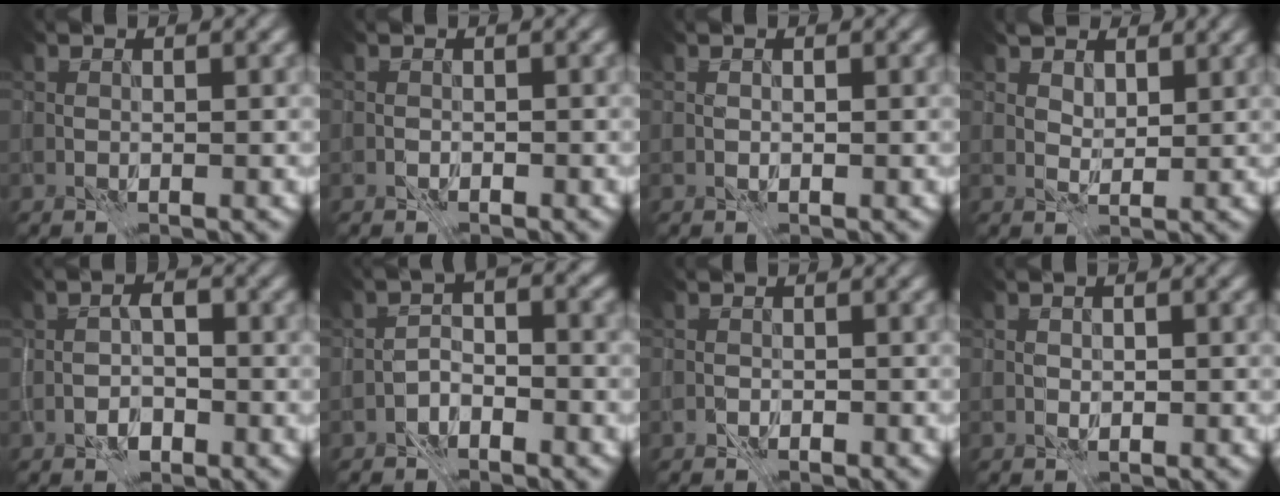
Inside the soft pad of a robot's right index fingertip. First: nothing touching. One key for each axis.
{"total": 0.8, "fx": -0.6, "fy": 0.5, "fz": -0.1, "tx": 0.001, "ty": 0.001, "tz": -0.013}
{"total": 0.0}
{"total": 3.4, "fx": 2.6, "fy": 1.8, "fz": 1.0, "tx": -0.029, "ty": -0.005, "tz": 0.046}
{"total": 1.8, "fx": -1.0, "fy": 1.0, "fz": 1.1, "tx": -0.021, "ty": 0.005, "tz": -0.024}
{"total": 2.4, "fx": -1.8, "fy": 1.0, "fz": 1.2, "tx": -0.021, "ty": 0.009, "tz": -0.040}
{"total": 1.1, "fx": -0.8, "fy": 0.7, "fz": 0.0, "tx": -0.002, "ty": 0.001, "tz": -0.018}
{"total": 0.6, "fx": -0.1, "fy": 0.5, "fz": 0.3, "tx": -0.007, "ty": 0.002, "tz": -0.002}